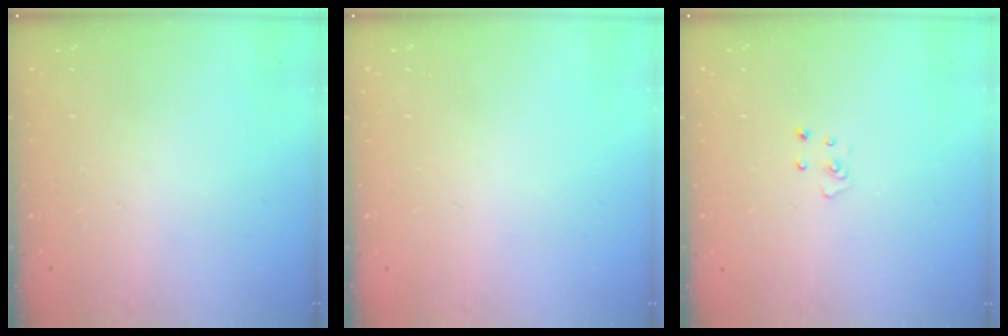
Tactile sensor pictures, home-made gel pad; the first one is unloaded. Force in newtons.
{"total": 0.0}
{"total": 3.9, "press": 3.9, "slide": 0.3}